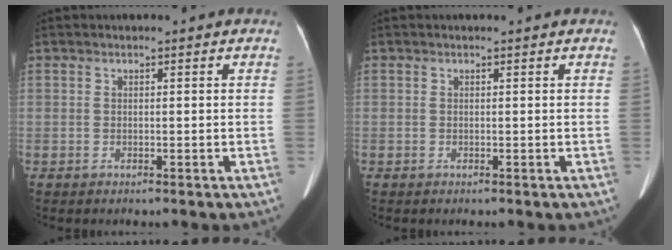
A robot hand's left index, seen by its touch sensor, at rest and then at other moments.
{"total": 0.0}